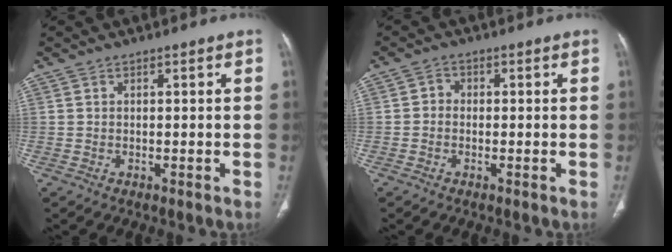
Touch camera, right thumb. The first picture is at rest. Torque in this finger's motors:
{"motor_torque": [-0.24, 0.26, 0.21, -0.38, -0.11]}